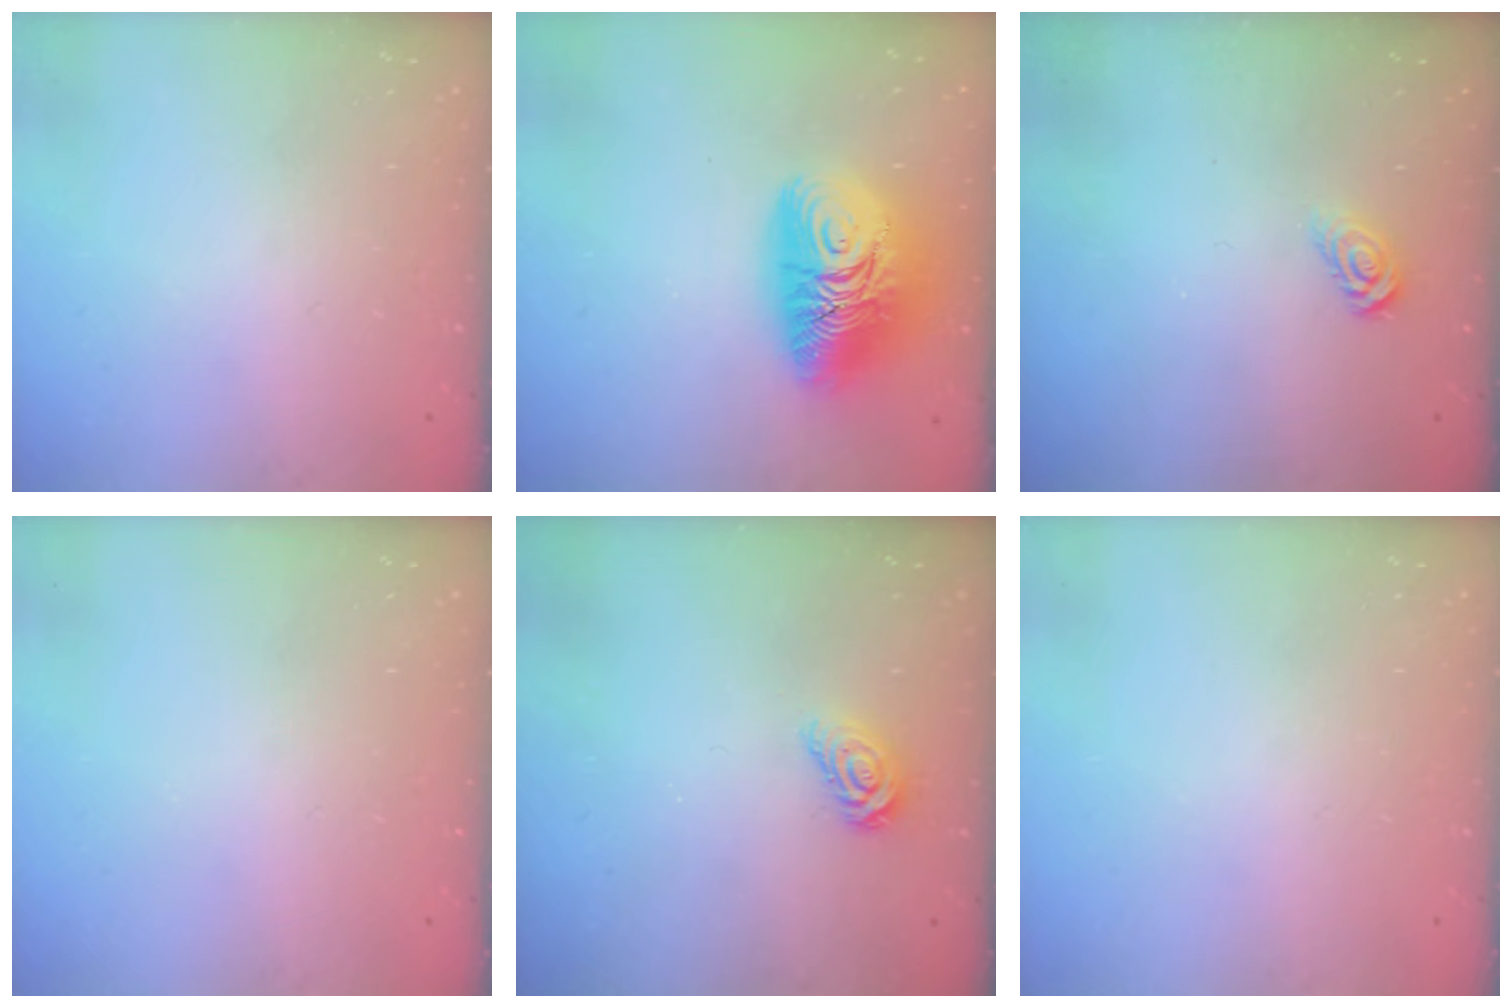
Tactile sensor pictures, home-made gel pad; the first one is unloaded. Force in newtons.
{"total": 15.9, "press": 15.9, "slide": 1.3}
{"total": 3.6, "press": 3.5, "slide": 0.3}
{"total": 0.0}
{"total": 5.5, "press": 5.5, "slide": 0.5}
{"total": 0.0}